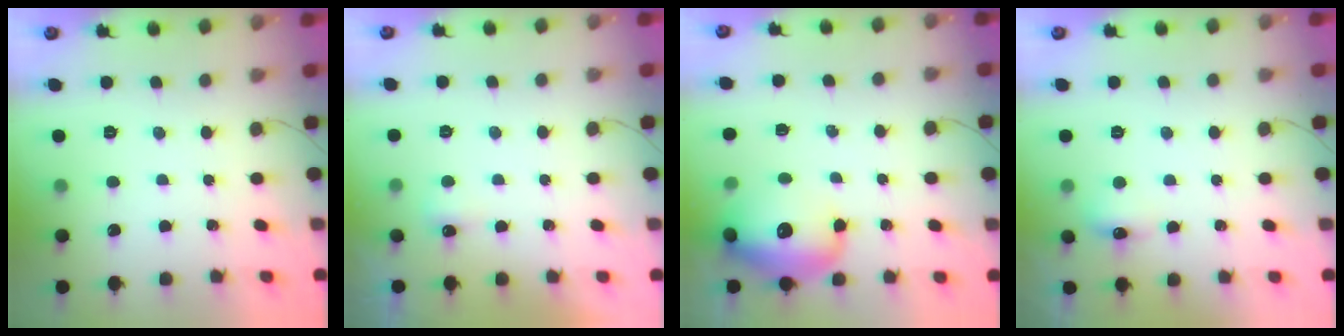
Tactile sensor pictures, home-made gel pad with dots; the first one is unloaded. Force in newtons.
{"total": 3.3, "press": 3.0, "slide": 1.4}
{"total": 16.0, "press": 15.7, "slide": 3.0}
{"total": 5.2, "press": 5.0, "slide": 1.3}